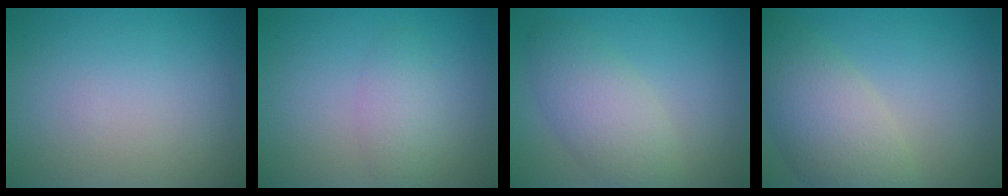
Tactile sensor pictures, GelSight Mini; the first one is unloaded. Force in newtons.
{"total": 2.3, "press": 2.3, "slide": 0.0}
{"total": 4.6, "press": 4.6, "slide": 0.2}
{"total": 6.5, "press": 6.4, "slide": 0.4}